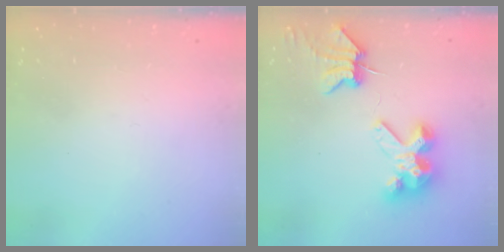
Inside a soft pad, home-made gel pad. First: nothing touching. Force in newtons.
{"total": 6.7, "press": 6.7, "slide": 0.9}